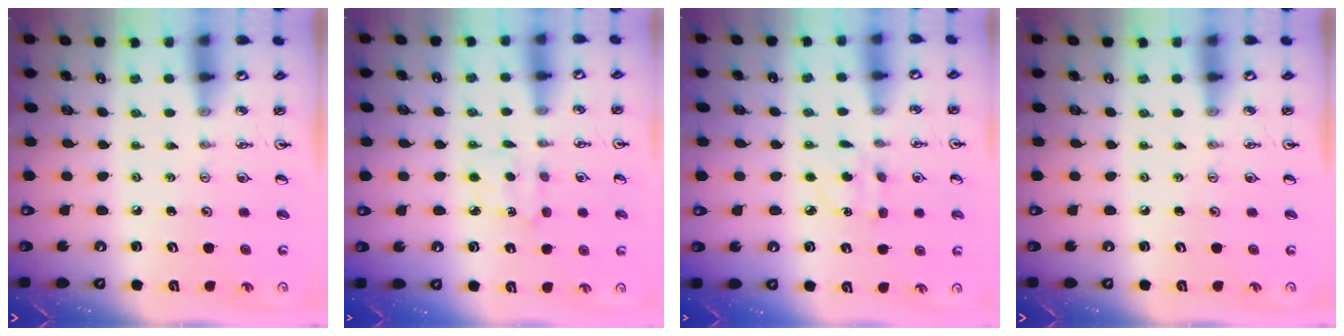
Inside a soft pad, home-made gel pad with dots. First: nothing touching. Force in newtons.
{"total": 3.8, "press": 3.8, "slide": 0.4}
{"total": 5.2, "press": 5.1, "slide": 0.6}
{"total": 0.0}